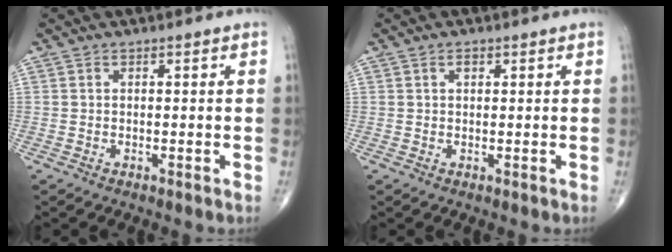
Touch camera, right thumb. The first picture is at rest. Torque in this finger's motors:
{"motor_torque": [0.10, -0.02, -0.06, -0.10, 0.01]}